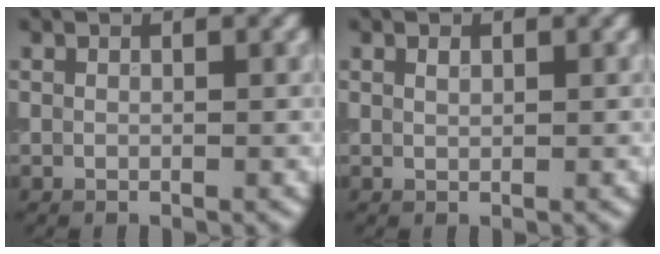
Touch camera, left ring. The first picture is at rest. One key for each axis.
{"total": 0.5, "fx": 0.4, "fy": 0.1, "fz": 0.3, "tx": -0.008, "ty": 0.004, "tz": 0.009}